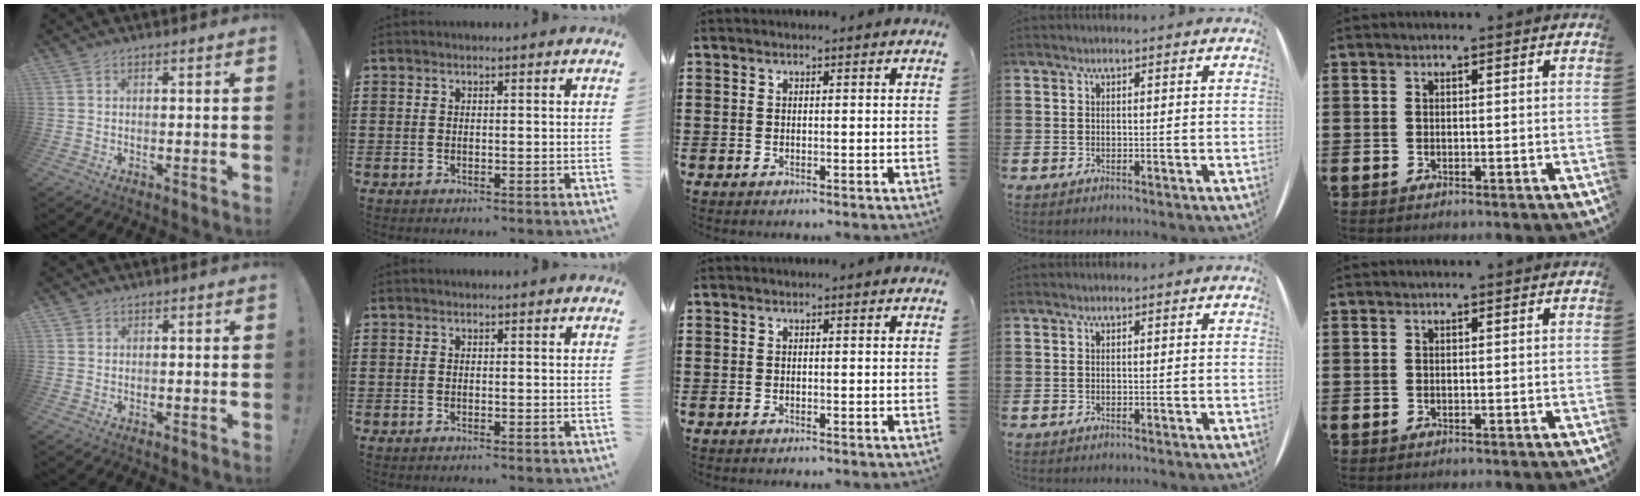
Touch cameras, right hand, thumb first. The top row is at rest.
{"thumb": {"total": 0.7, "force": [0.1, 0.6, 0.2], "torque": [-0.002, 0.001, 0.003]}}